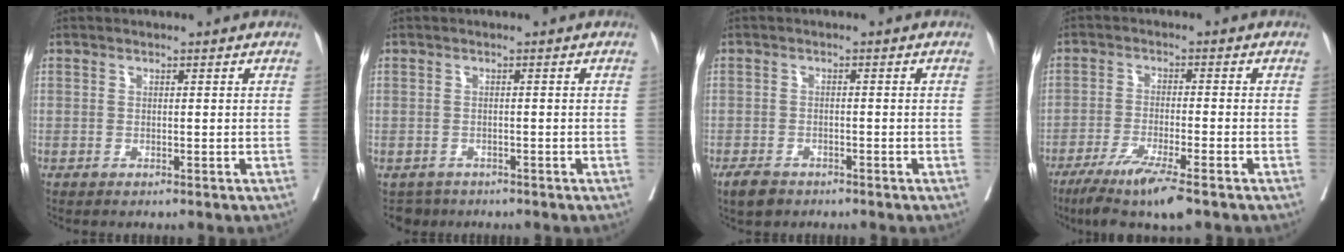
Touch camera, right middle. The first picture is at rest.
{"total": 2.4, "force": [-1.9, 1.5, -0.2], "torque": [0.001, 0.002, -0.031]}
{"total": 3.3, "force": [-2.5, 1.7, 1.3], "torque": [-0.025, -0.001, -0.039]}
{"total": 9.6, "force": [-6.7, 0.2, 6.8], "torque": [-0.118, -0.027, -0.110]}